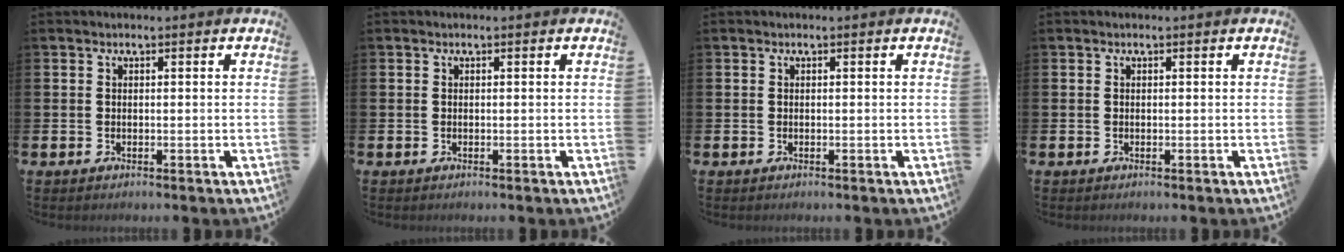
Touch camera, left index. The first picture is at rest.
{"total": 0.0}
{"total": 0.0}
{"total": 0.0}